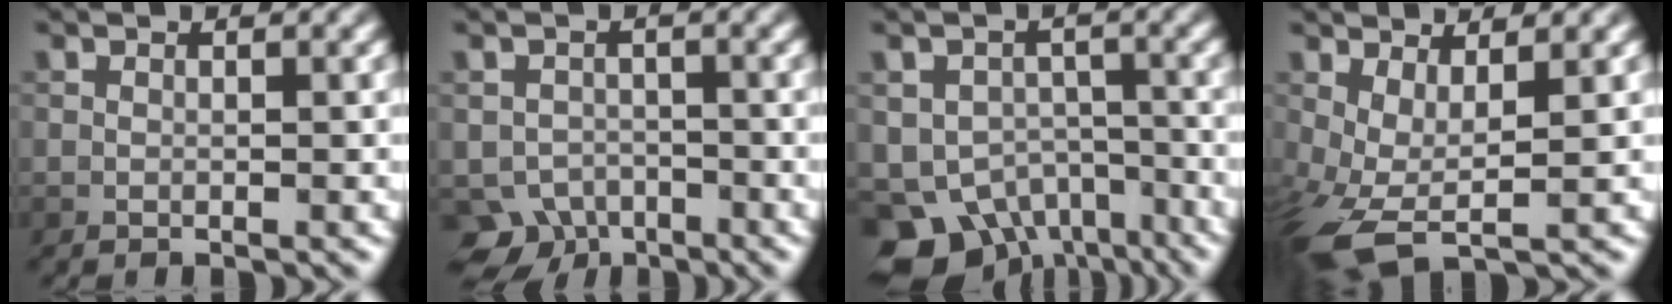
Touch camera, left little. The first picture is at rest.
{"total": 4.2, "force": [-2.7, 3.1, 1.1], "torque": [-0.007, -0.005, -0.047]}
{"total": 8.9, "force": [-5.6, 5.9, 3.5], "torque": [-0.051, -0.022, -0.081]}
{"total": 5.8, "force": [-1.1, 2.3, 5.2], "torque": [-0.125, -0.011, -0.022]}